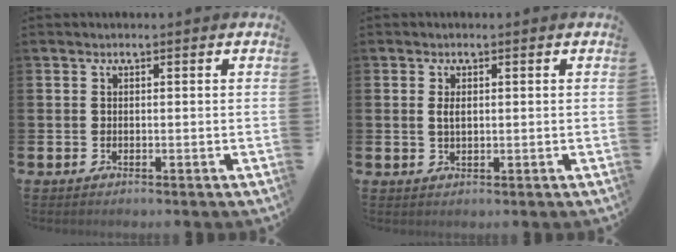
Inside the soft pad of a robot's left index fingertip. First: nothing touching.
{"total": 1.6, "force": [0.4, 0.8, 1.3], "torque": [-0.014, -0.001, 0.003]}